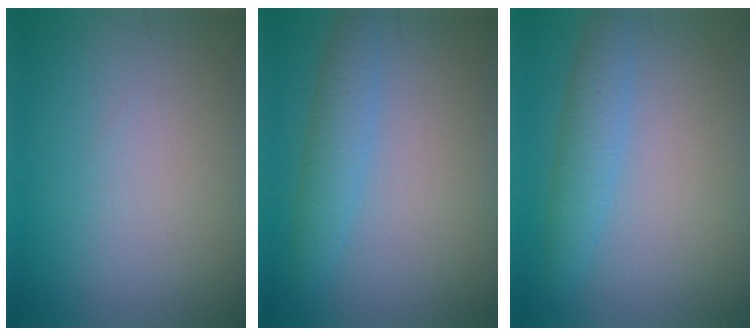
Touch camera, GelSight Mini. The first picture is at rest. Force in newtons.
{"total": 2.6, "press": 2.6, "slide": 0.0}
{"total": 2.6, "press": 2.6, "slide": 0.0}